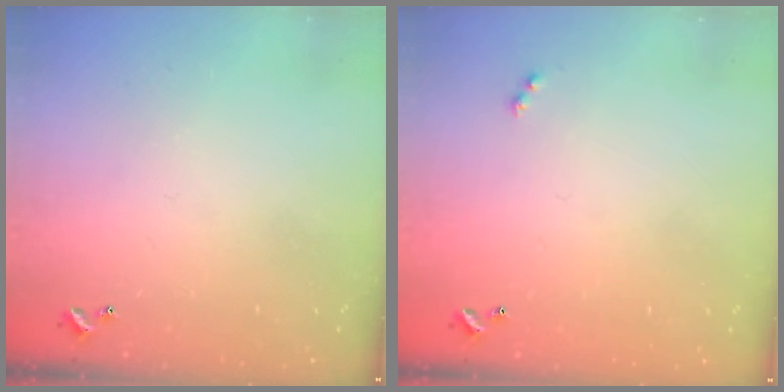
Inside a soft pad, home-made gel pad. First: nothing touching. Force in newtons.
{"total": 2.0, "press": 2.0, "slide": 0.4}